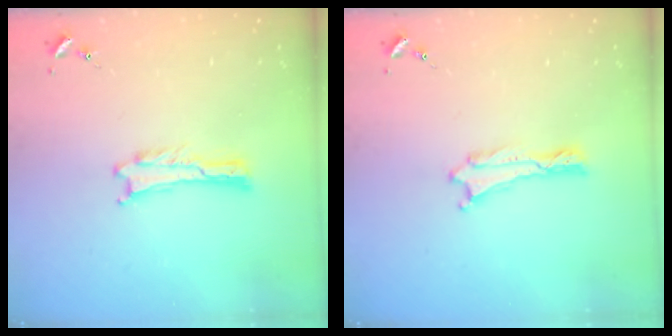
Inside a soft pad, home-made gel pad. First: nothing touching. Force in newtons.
{"total": 0.0}